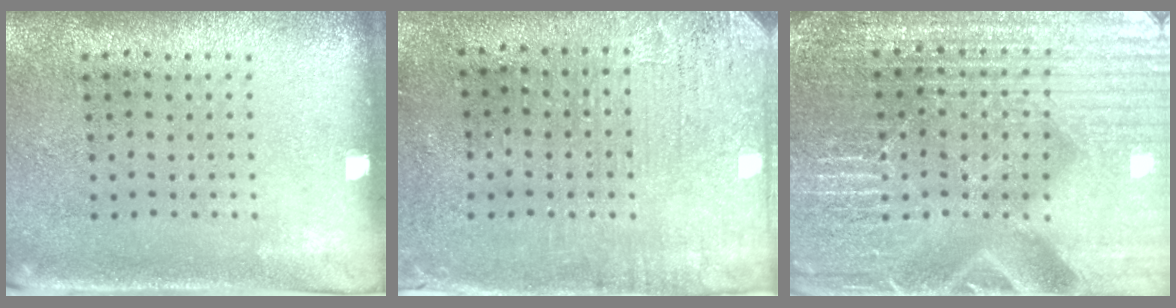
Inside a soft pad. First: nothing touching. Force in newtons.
{"total": 3.1, "press": 2.5, "slide": 1.8}
{"total": 5.2, "press": 4.8, "slide": 1.8}